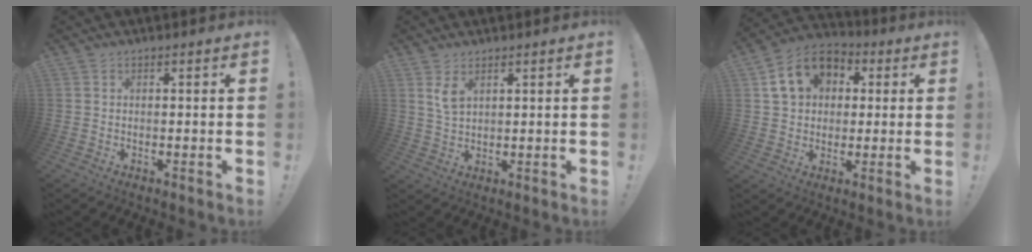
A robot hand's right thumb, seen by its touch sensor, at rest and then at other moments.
{"total": 4.1, "force": [2.3, 1.8, 2.9], "torque": [-0.046, -0.012, 0.041]}
{"total": 13.2, "force": [4.4, 10.4, 6.9], "torque": [-0.103, -0.001, 0.089]}